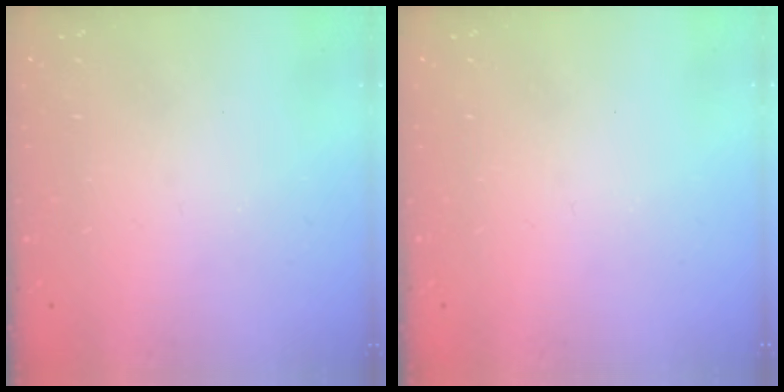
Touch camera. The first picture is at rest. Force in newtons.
{"total": 0.0}